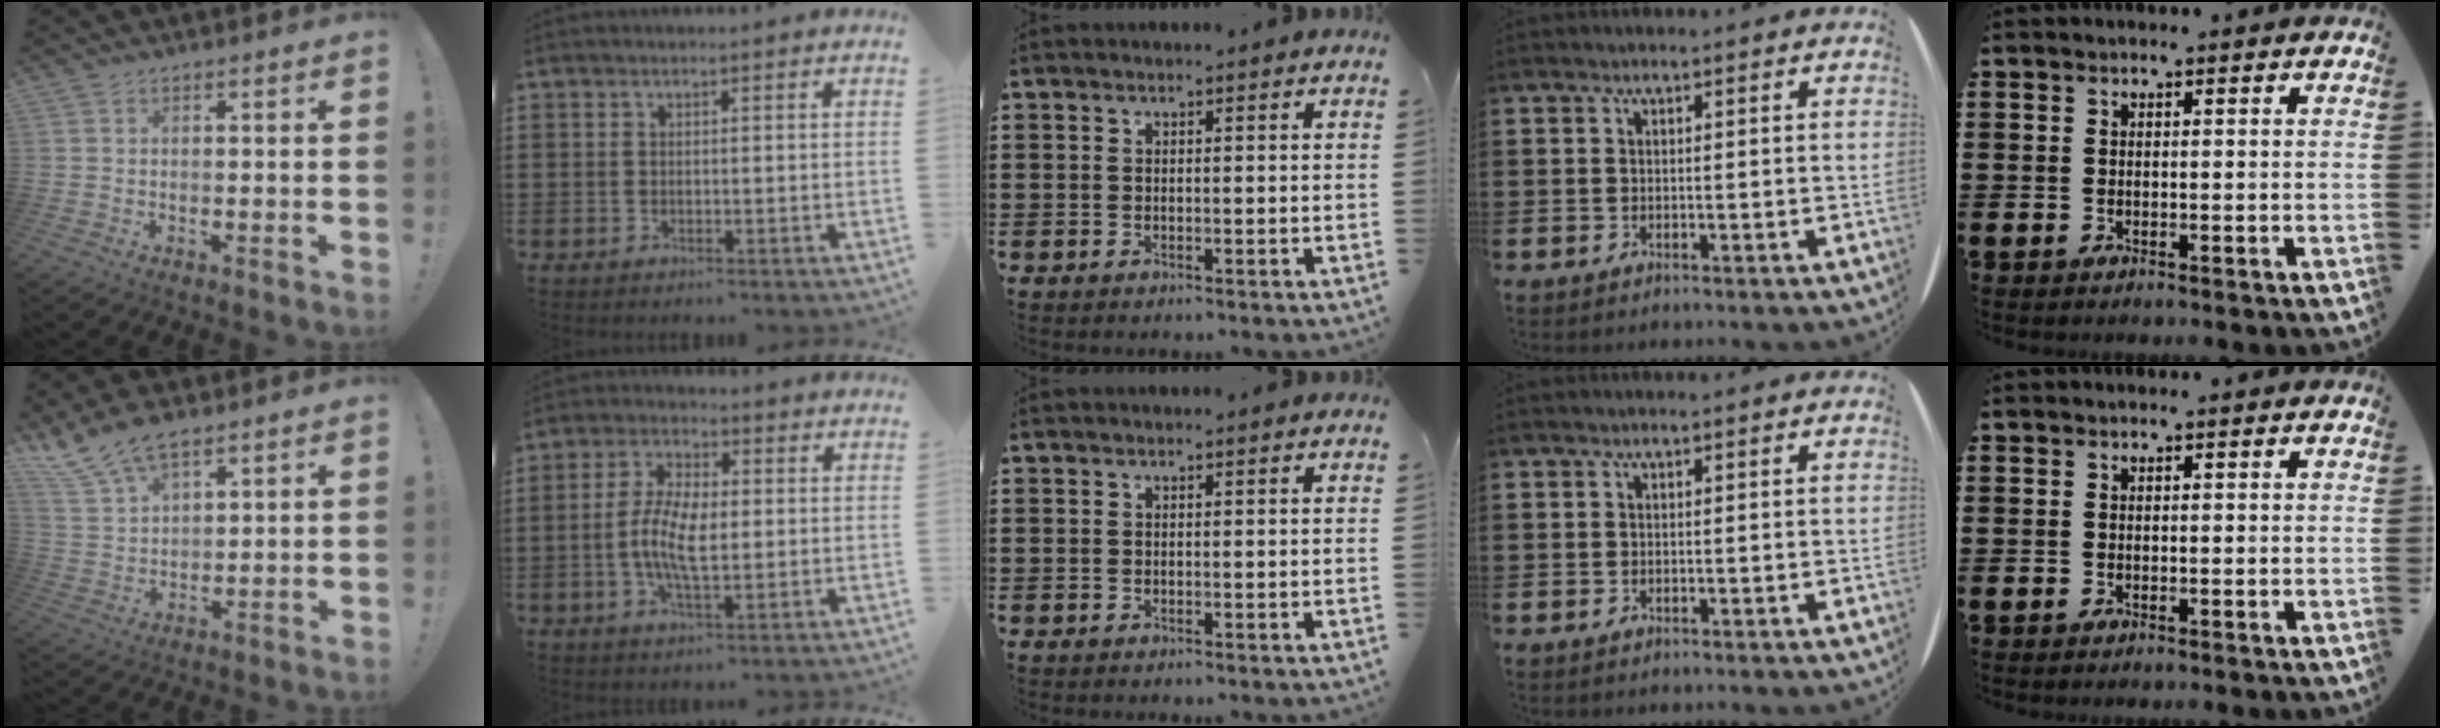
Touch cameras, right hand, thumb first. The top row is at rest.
{"thumb": {"total": 10.0, "force": [7.9, 3.7, 4.8], "torque": [-0.100, -0.038, 0.154]}, "index": {"total": 7.5, "force": [-0.6, 3.1, 6.8], "torque": [-0.148, -0.001, -0.017]}}